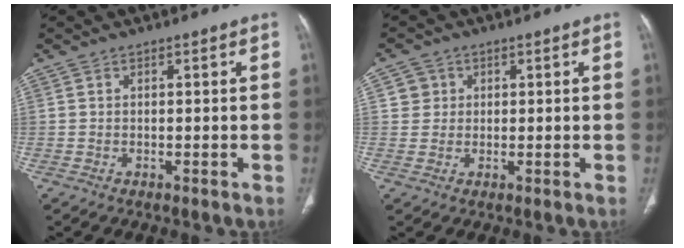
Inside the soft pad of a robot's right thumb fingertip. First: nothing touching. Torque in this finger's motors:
{"motor_torque": [-0.29, 0.24, 0.12, -0.06, 0.02]}